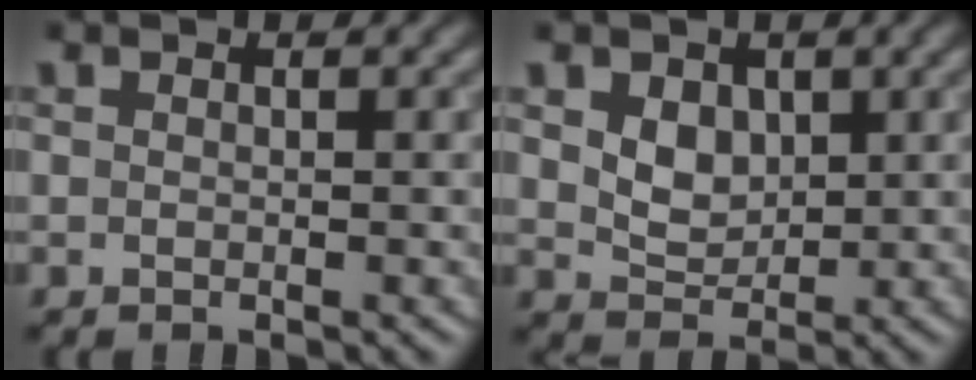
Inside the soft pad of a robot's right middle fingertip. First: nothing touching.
{"total": 3.3, "force": [1.1, 2.5, 1.9], "torque": [-0.041, -0.006, 0.020]}